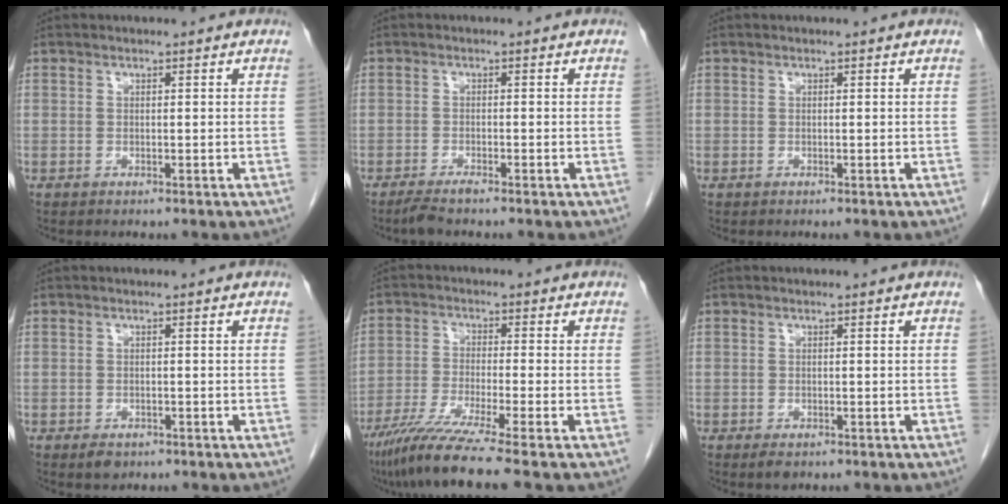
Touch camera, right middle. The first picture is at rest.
{"total": 2.2, "force": [-1.9, 0.0, 1.2], "torque": [-0.028, -0.006, -0.037]}
{"total": 0.0}
{"total": 1.9, "force": [-1.2, 1.2, 0.9], "torque": [-0.016, -0.001, -0.010]}
{"total": 9.5, "force": [-7.3, -1.8, 5.8], "torque": [-0.099, -0.038, -0.126]}
{"total": 1.6, "force": [-1.0, 0.8, 1.0], "torque": [-0.015, -0.001, -0.010]}